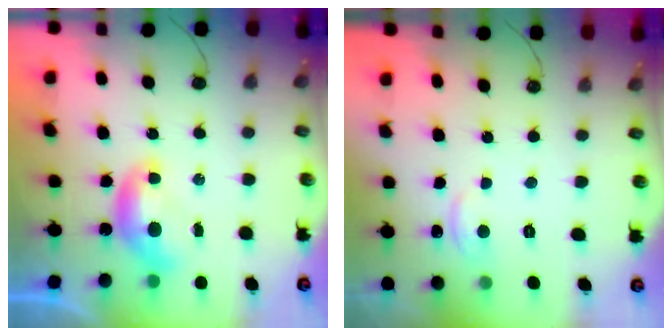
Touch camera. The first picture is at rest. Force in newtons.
{"total": 2.4, "press": 2.4, "slide": 0.4}